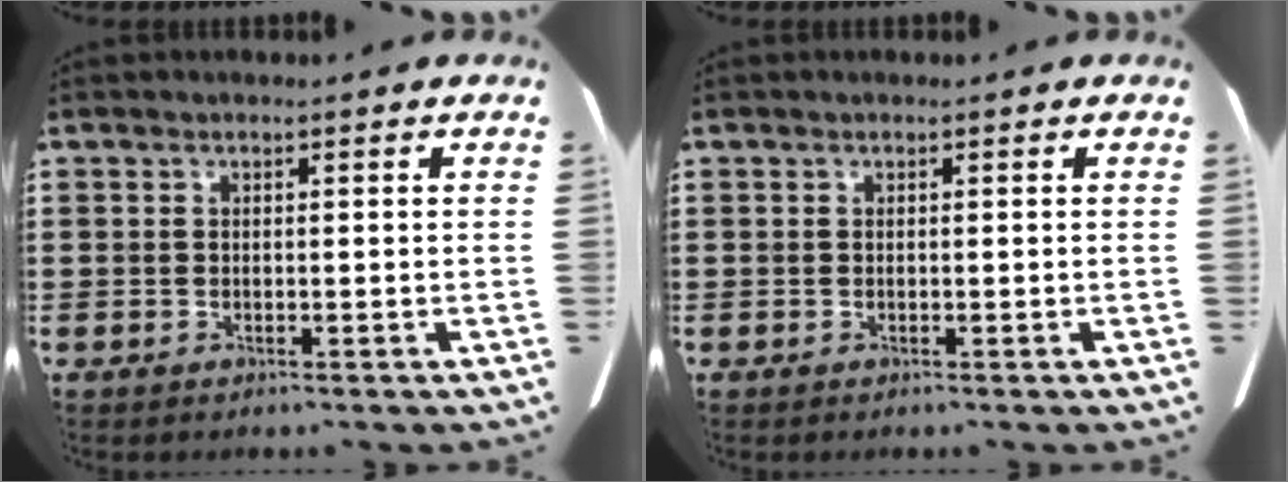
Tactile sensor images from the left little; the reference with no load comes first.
{"total": 0.0}